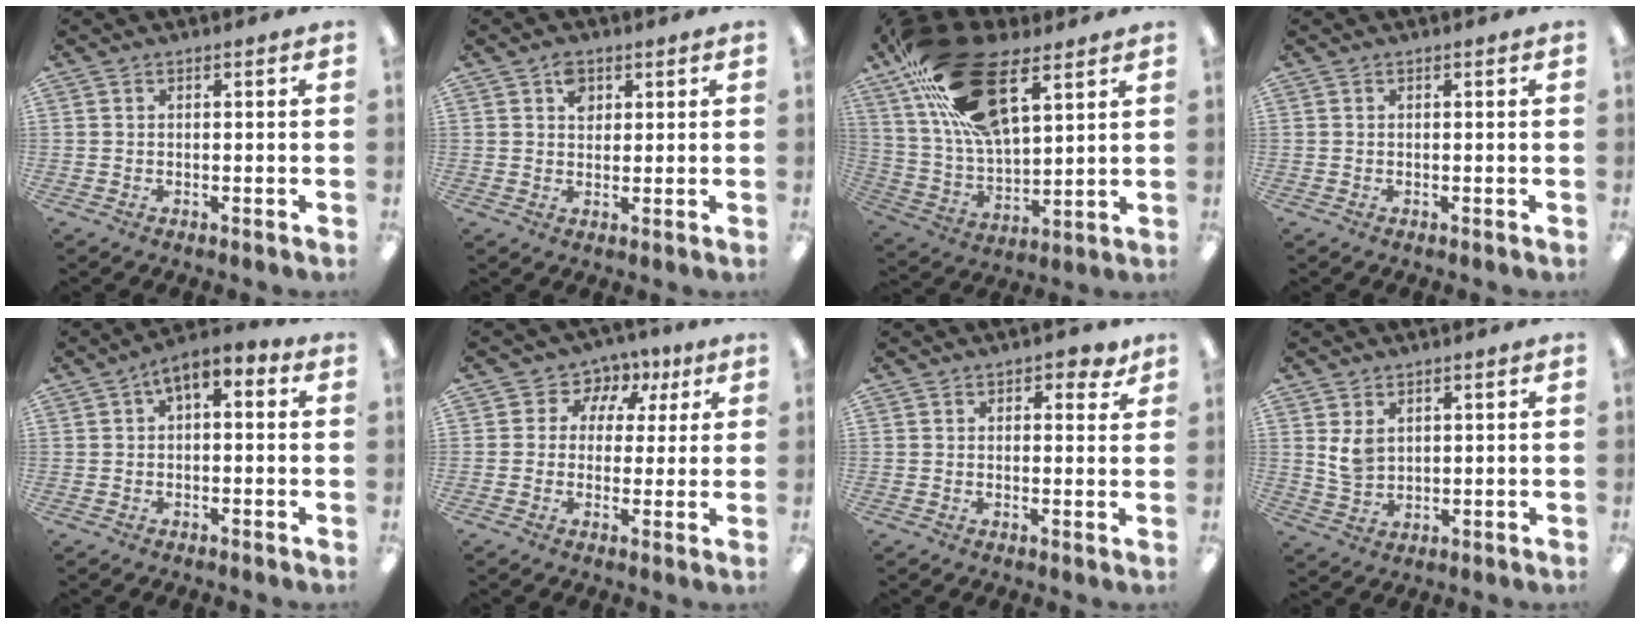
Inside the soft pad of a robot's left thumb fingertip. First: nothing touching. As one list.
[{"total": 4.0, "force": [2.0, 3.0, 1.9], "torque": [-0.019, -0.003, 0.030]}, {"total": 26.9, "force": [14.3, 12.7, 19.0], "torque": [-0.350, -0.044, 0.256]}, {"total": 0.0}, {"total": 4.6, "force": [1.4, 2.5, 3.6], "torque": [-0.052, -0.005, 0.020]}, {"total": 6.4, "force": [1.9, 5.9, 1.6], "torque": [-0.033, -0.005, 0.031]}, {"total": 3.3, "force": [2.1, 1.8, 1.8], "torque": [-0.015, -0.004, 0.034]}, {"total": 5.0, "force": [2.3, 3.3, 3.1], "torque": [-0.057, -0.002, 0.044]}]